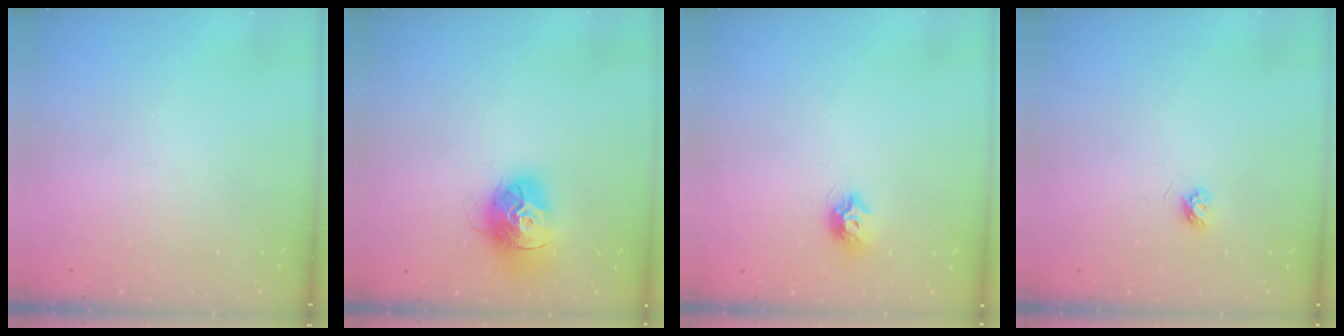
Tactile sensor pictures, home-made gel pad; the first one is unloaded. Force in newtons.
{"total": 14.5, "press": 14.4, "slide": 1.4}
{"total": 7.4, "press": 7.4, "slide": 0.2}
{"total": 3.3, "press": 3.3, "slide": 0.3}